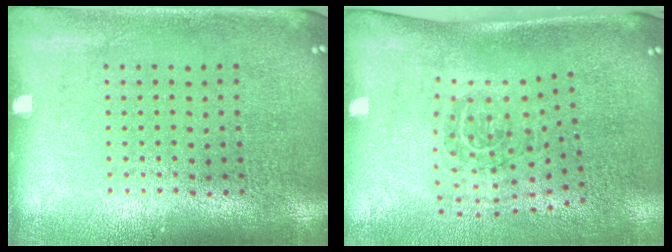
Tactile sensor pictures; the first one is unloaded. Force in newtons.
{"total": 1.8, "press": 1.2, "slide": 1.4}